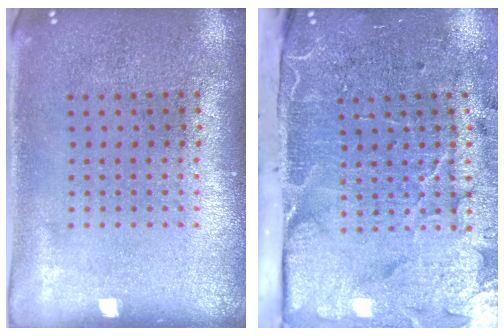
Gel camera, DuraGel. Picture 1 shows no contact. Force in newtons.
{"total": 5.1, "press": 4.0, "slide": 3.1}